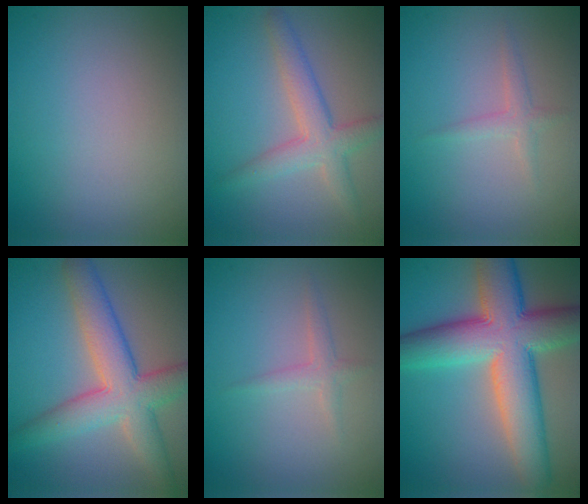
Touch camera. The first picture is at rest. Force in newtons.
{"total": 3.9, "press": 3.9, "slide": 0.1}
{"total": 1.3, "press": 1.3, "slide": 0.0}
{"total": 7.2, "press": 7.2, "slide": 0.4}
{"total": 1.3, "press": 1.3, "slide": 0.0}
{"total": 12.0, "press": 11.9, "slide": 0.5}